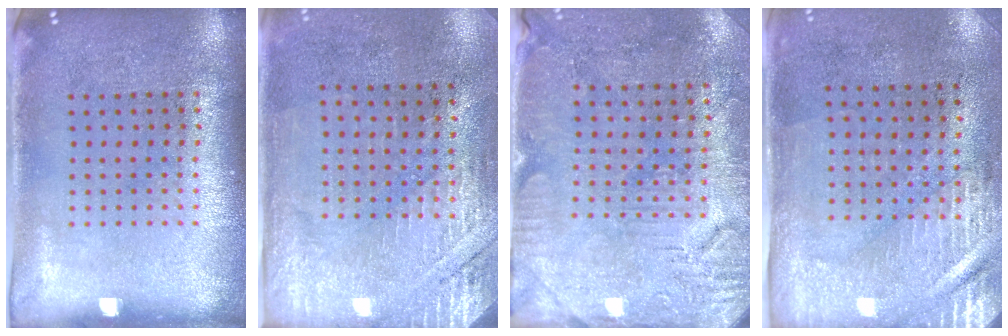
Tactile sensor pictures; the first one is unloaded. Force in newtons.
{"total": 2.7, "press": 2.5, "slide": 1.1}
{"total": 3.0, "press": 2.9, "slide": 1.0}
{"total": 2.9, "press": 2.5, "slide": 1.5}